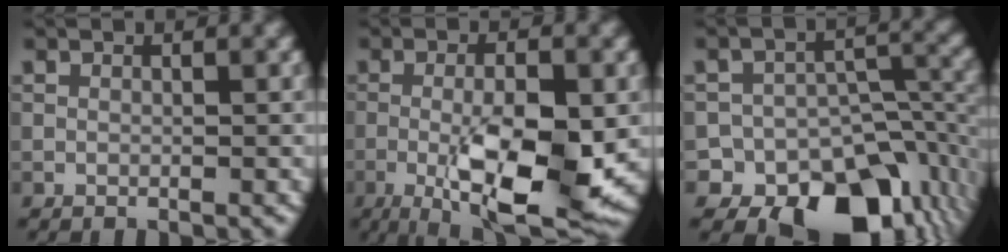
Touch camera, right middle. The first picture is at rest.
{"total": 10.7, "force": [-2.8, 3.3, 9.7], "torque": [-0.167, -0.017, -0.042]}
{"total": 13.2, "force": [-8.5, 8.8, 5.0], "torque": [-0.067, 0.008, -0.111]}